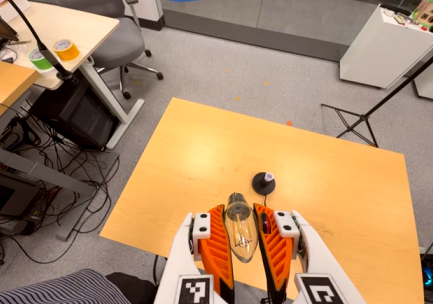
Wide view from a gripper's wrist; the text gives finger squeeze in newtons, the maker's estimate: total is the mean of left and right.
{"total": 22.6, "left": 25.2, "right": 19.9}